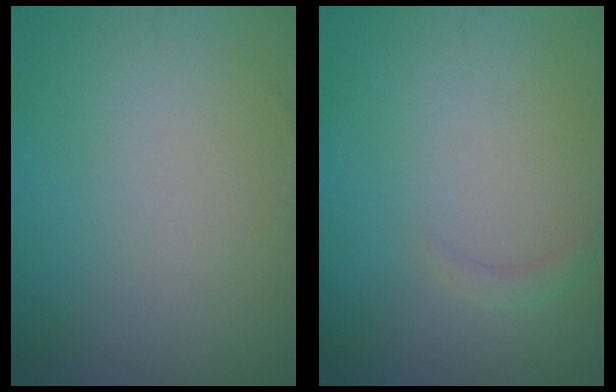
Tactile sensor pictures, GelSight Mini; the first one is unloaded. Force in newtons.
{"total": 0.9, "press": 0.9, "slide": 0.2}